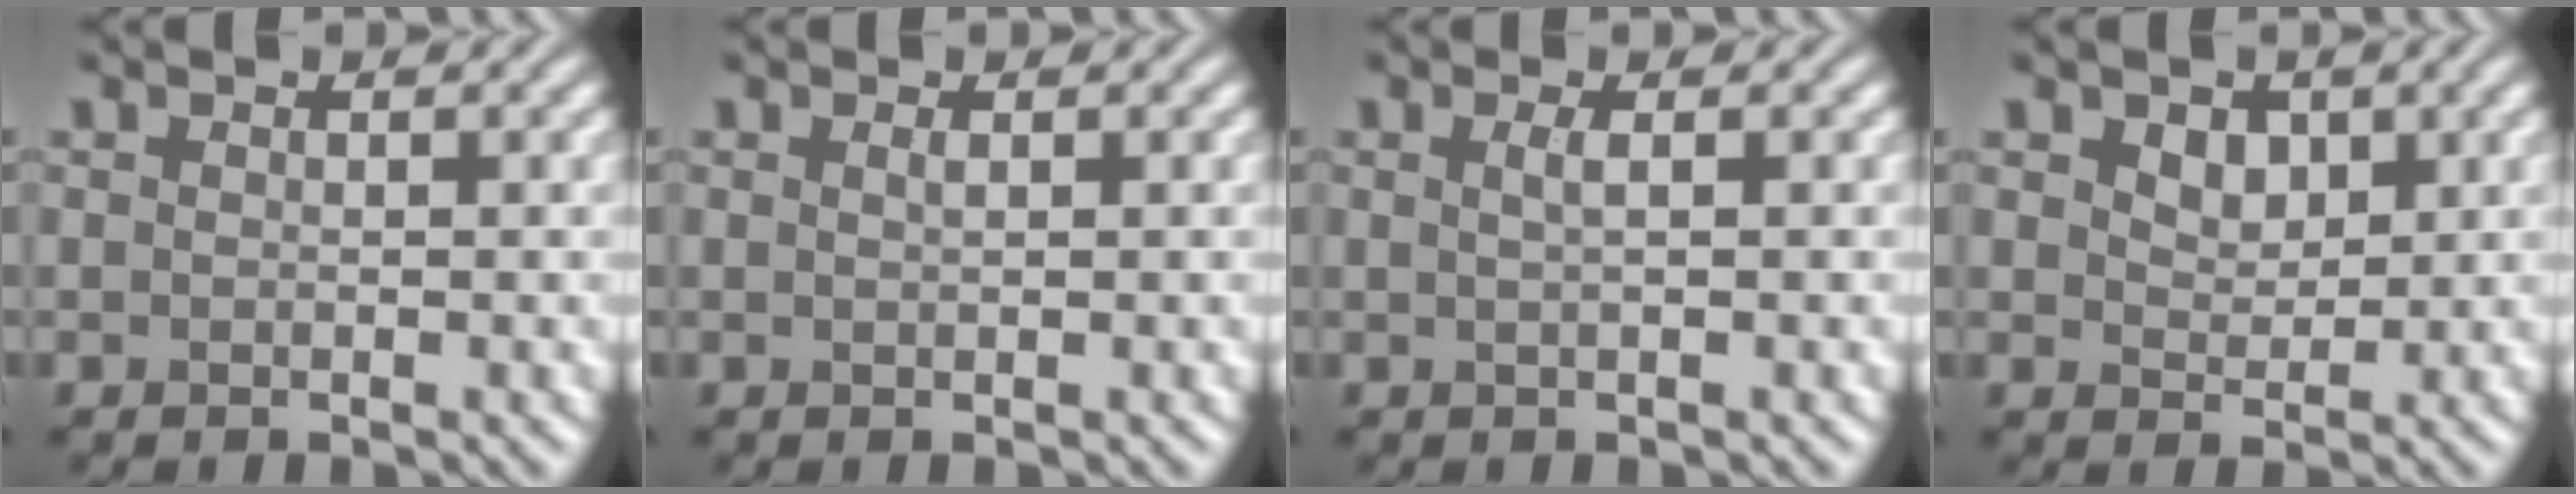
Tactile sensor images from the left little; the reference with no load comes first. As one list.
[{"total": 0.6, "force": [0.2, 0.2, 0.5], "torque": [-0.006, 0.003, 0.004]}, {"total": 1.3, "force": [0.3, 0.4, 1.2], "torque": [-0.018, 0.004, 0.002]}, {"total": 2.2, "force": [1.1, 1.5, 1.2], "torque": [-0.024, -0.003, 0.014]}]